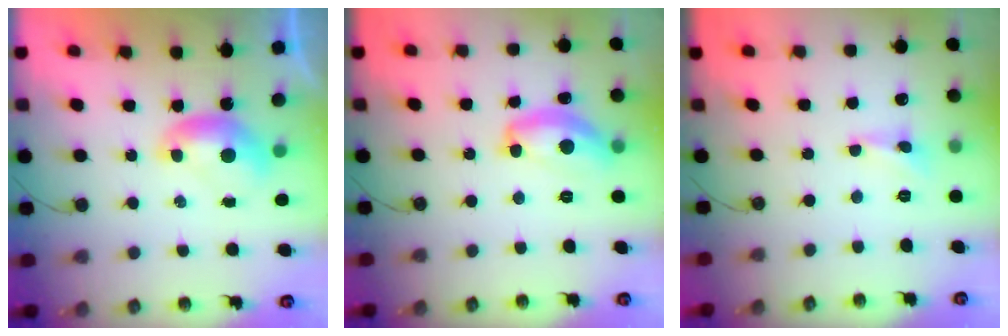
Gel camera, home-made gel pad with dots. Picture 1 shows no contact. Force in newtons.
{"total": 9.6, "press": 9.6, "slide": 0.8}
{"total": 1.7, "press": 1.6, "slide": 0.5}